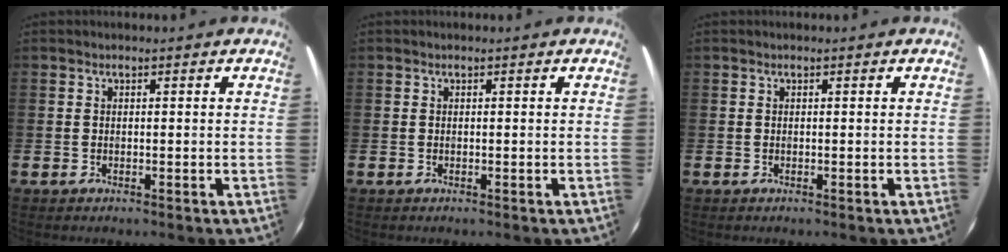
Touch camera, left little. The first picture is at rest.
{"total": 0.0}
{"total": 0.0}